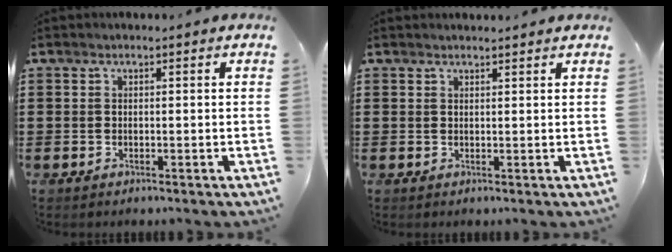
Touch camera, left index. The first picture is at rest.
{"total": 0.9, "force": [0.9, 0.1, 0.1], "torque": [-0.004, 0.000, 0.018]}